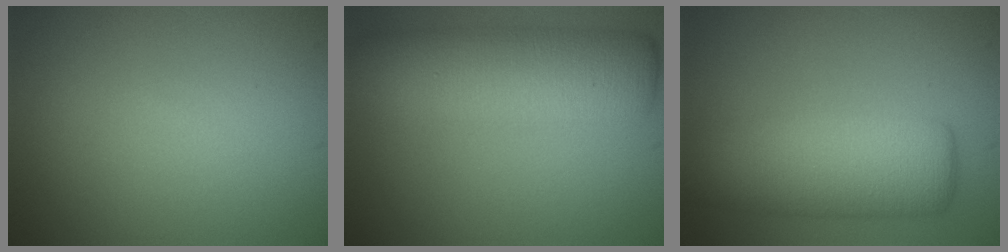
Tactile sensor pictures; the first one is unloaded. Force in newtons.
{"total": 7.6, "press": 7.6, "slide": 0.1}
{"total": 8.1, "press": 8.1, "slide": 0.4}